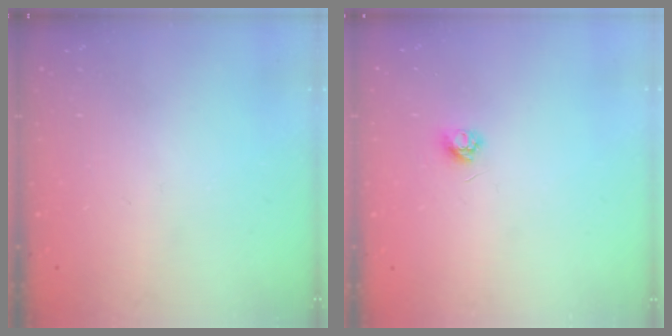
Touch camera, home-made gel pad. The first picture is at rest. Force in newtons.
{"total": 3.2, "press": 3.1, "slide": 0.4}